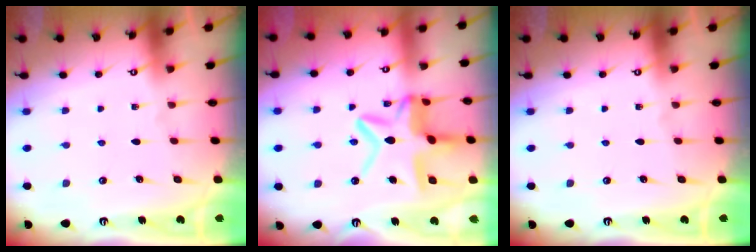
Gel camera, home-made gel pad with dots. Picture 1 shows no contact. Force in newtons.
{"total": 15.0, "press": 15.0, "slide": 1.3}
{"total": 0.0}